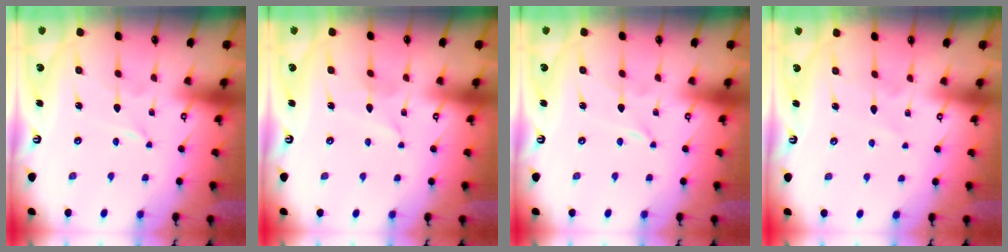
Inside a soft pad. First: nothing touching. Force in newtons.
{"total": 2.6, "press": 2.6, "slide": 0.4}
{"total": 0.0}
{"total": 3.7, "press": 3.7, "slide": 0.5}